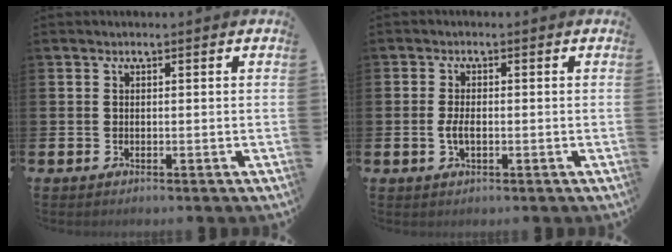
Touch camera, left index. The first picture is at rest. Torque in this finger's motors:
{"motor_torque": [0.58, 0.16, 0.03, 0.08]}